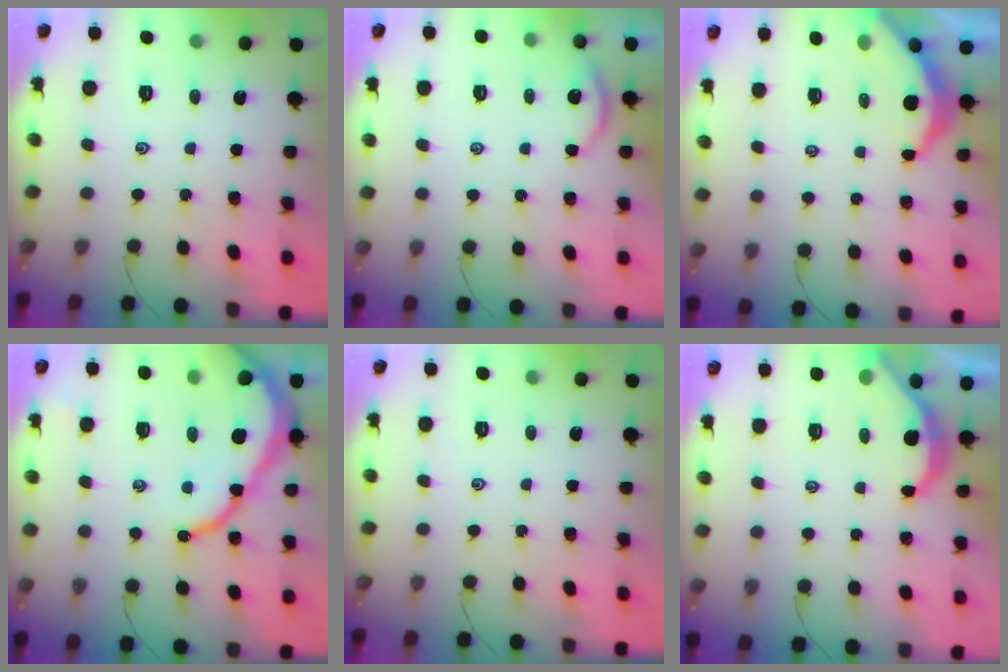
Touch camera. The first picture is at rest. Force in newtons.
{"total": 4.4, "press": 4.4, "slide": 0.5}
{"total": 5.8, "press": 5.8, "slide": 0.3}
{"total": 15.5, "press": 15.3, "slide": 1.8}
{"total": 0.0}
{"total": 4.7, "press": 4.7, "slide": 0.4}